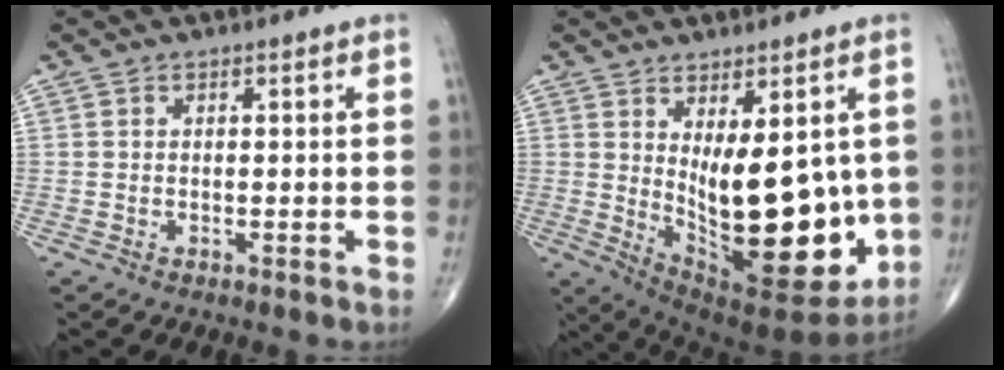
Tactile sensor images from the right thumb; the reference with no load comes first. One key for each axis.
{"total": 20.0, "fx": 0.1, "fy": 8.5, "fz": 18.2, "tx": -0.247, "ty": -0.046, "tz": 0.028}